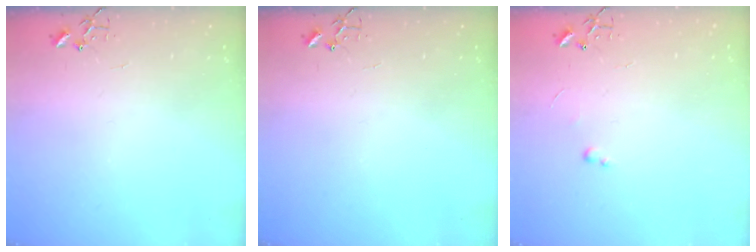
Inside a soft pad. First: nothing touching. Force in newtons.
{"total": 0.0}
{"total": 2.4, "press": 2.3, "slide": 0.4}